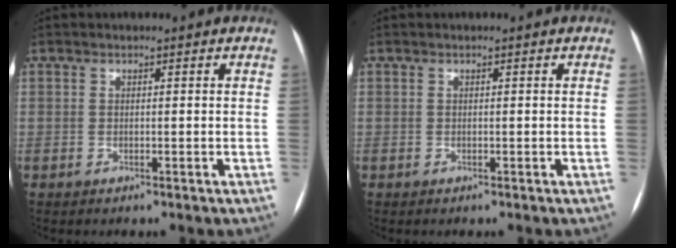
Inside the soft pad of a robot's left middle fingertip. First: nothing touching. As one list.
[{"total": 0.0}]